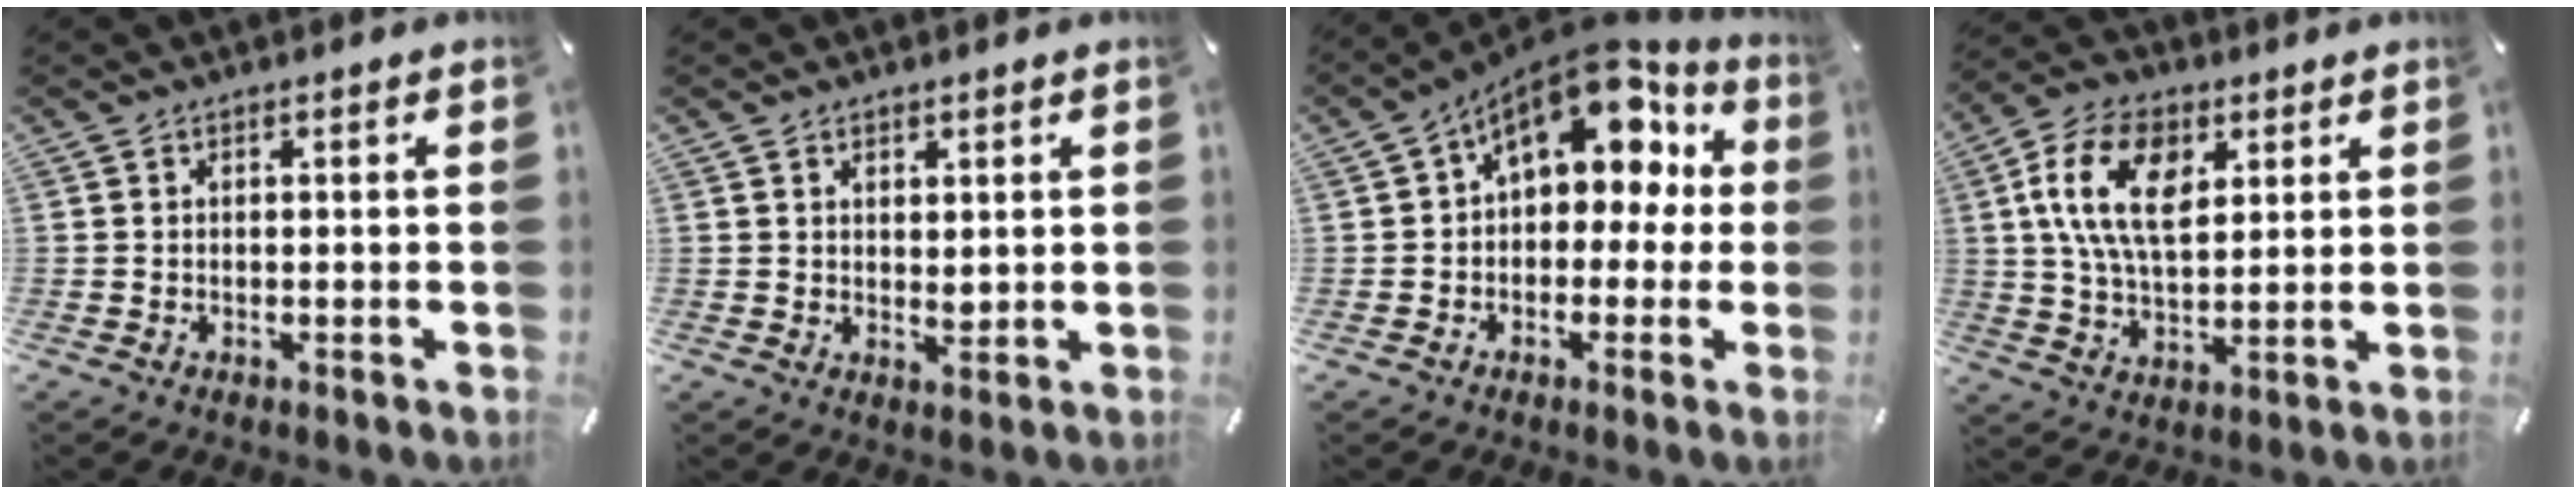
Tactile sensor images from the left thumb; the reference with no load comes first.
{"total": 2.0, "force": [1.3, 1.4, 0.6], "torque": [0.003, -0.006, 0.022]}
{"total": 13.7, "force": [7.3, 8.1, 8.2], "torque": [-0.126, -0.050, 0.129]}
{"total": 14.5, "force": [4.8, 8.9, 10.5], "torque": [-0.218, 0.009, 0.085]}